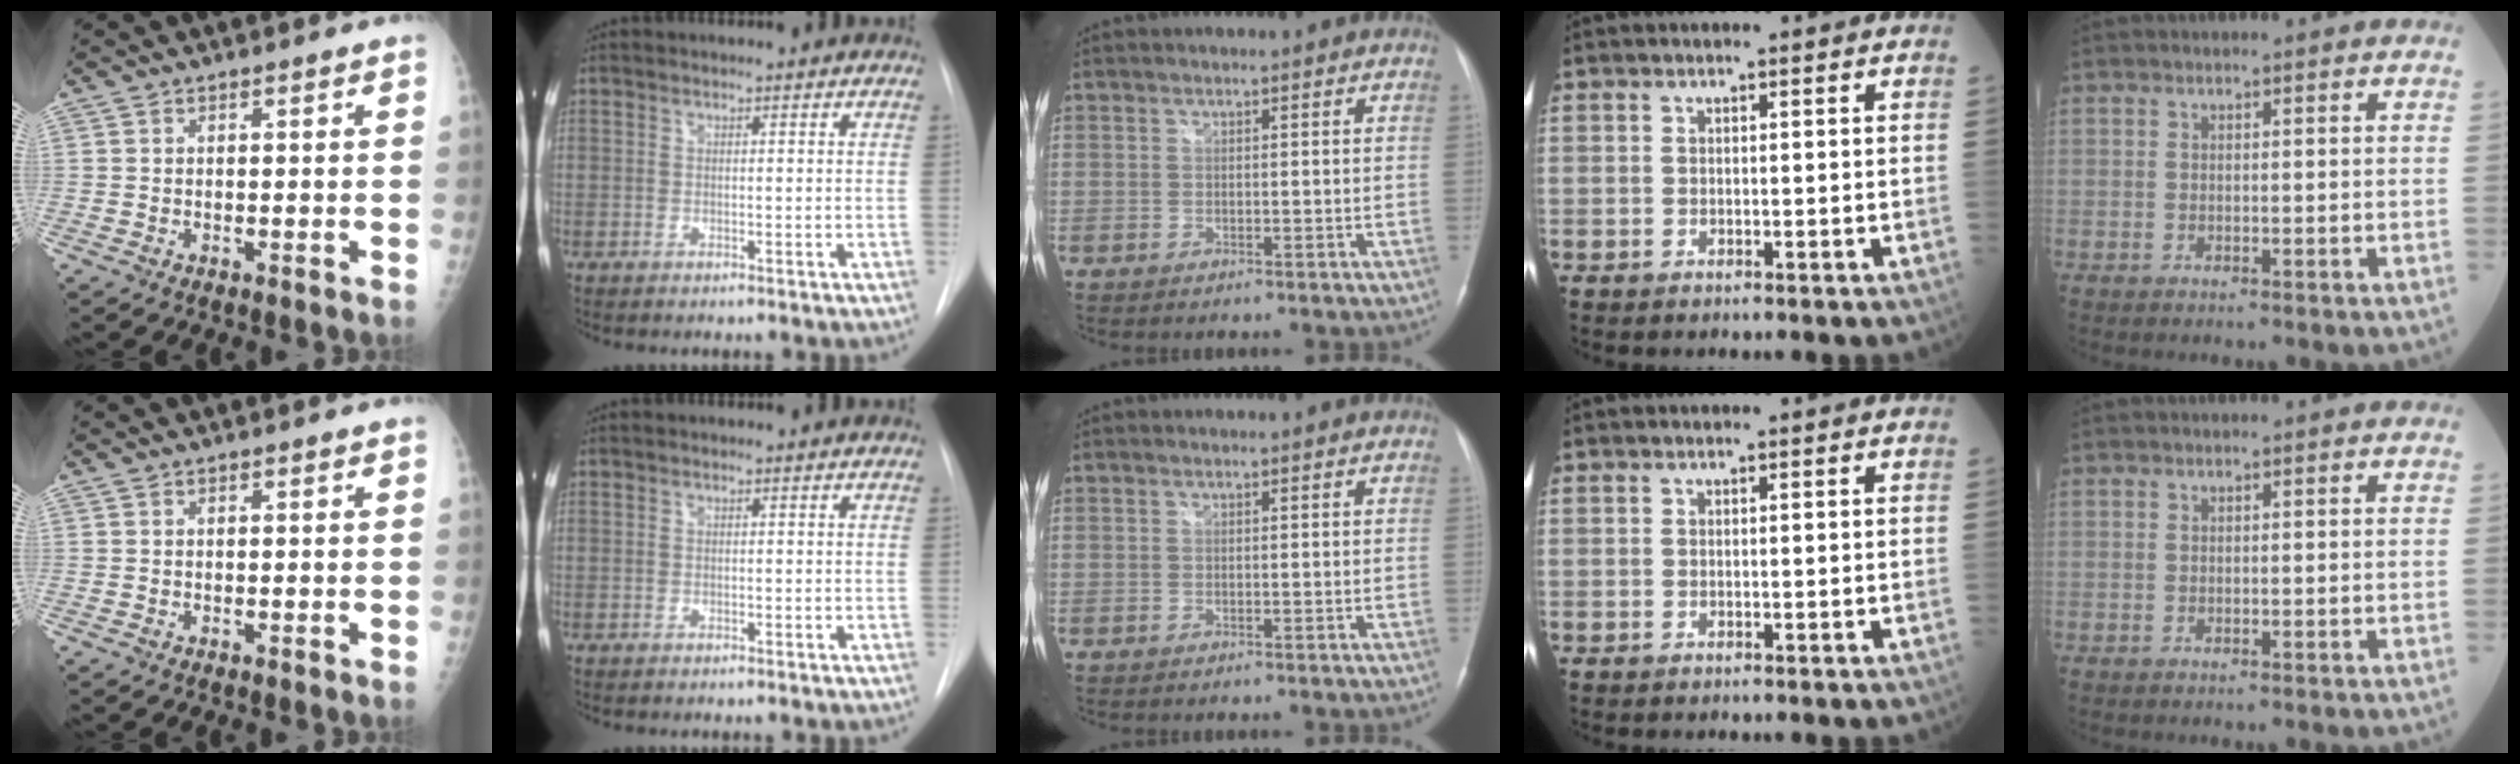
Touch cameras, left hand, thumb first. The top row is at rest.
{}